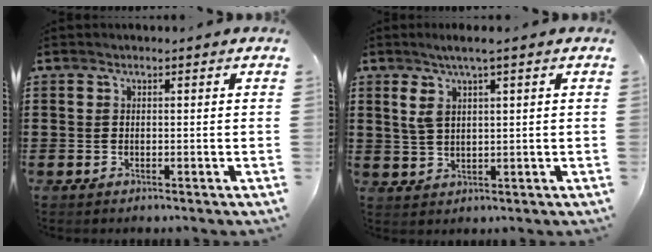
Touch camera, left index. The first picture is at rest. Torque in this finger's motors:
{"motor_torque": [1.08, -1.06, 0.55, 0.14]}